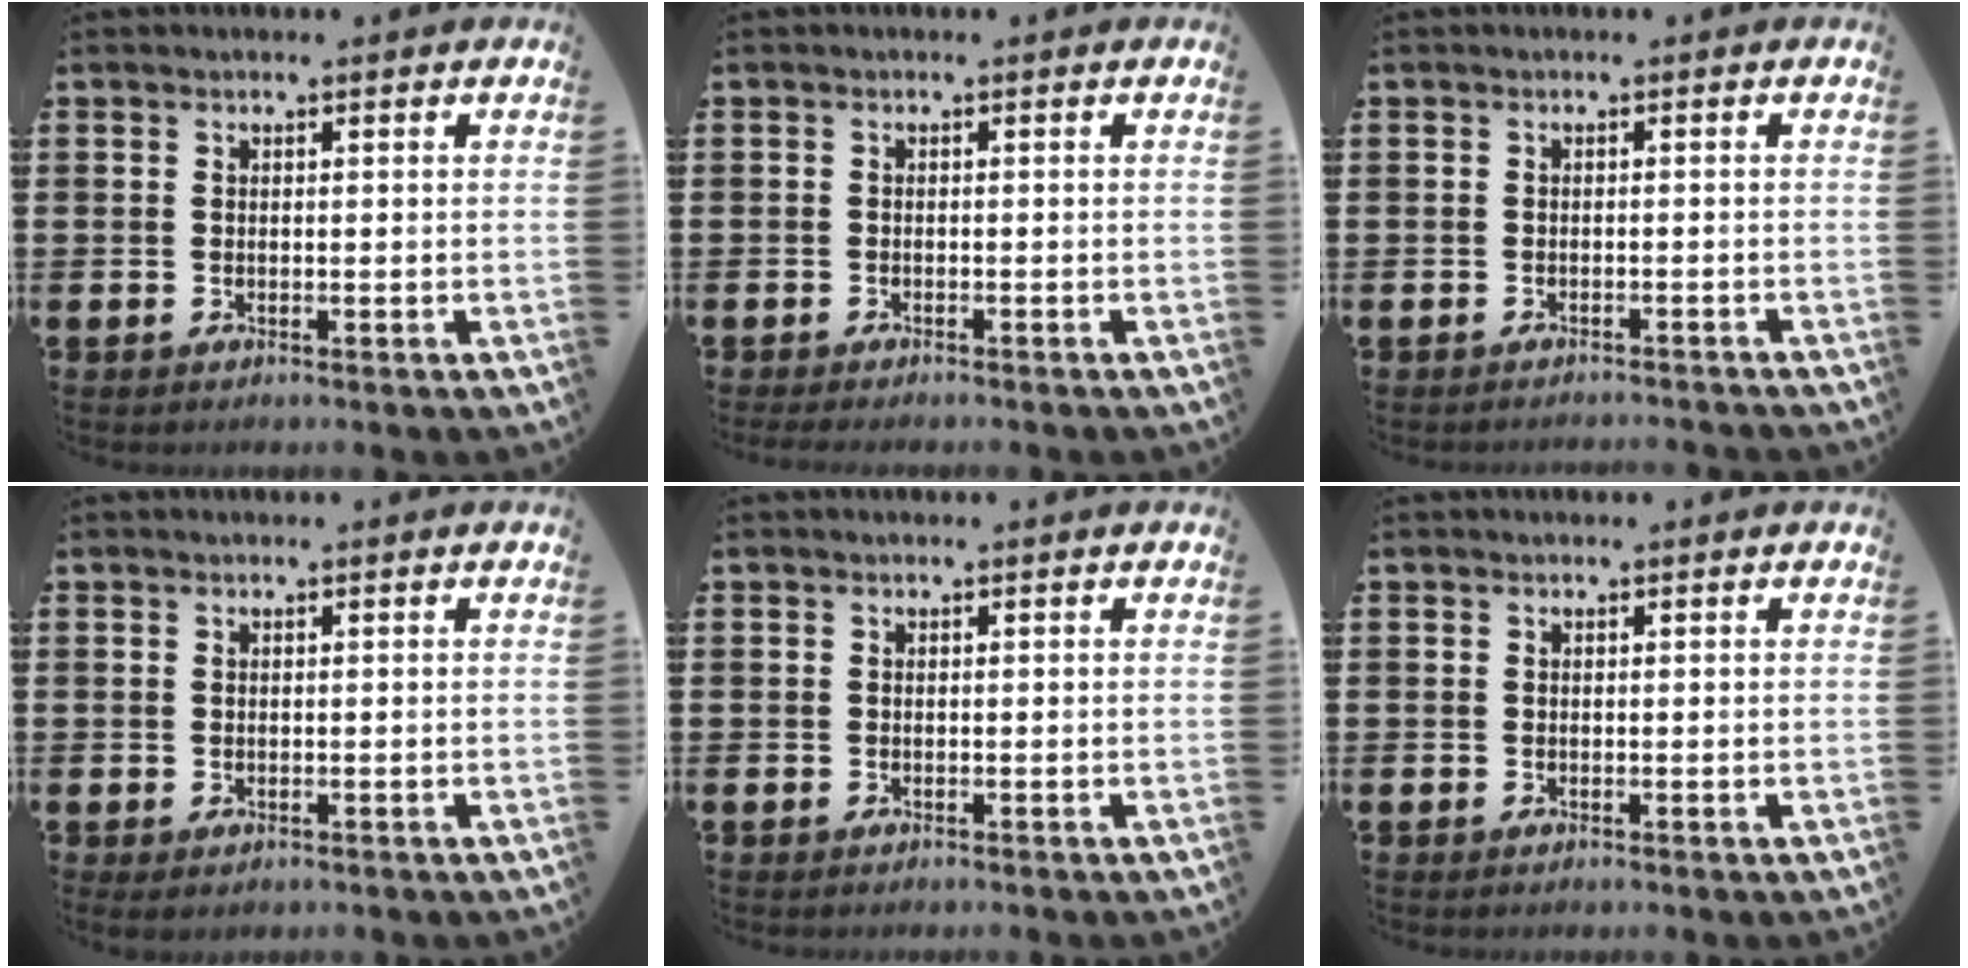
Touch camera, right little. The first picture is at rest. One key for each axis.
{"total": 0.6, "fx": -0.6, "fy": 0.0, "fz": 0.3, "tx": -0.005, "ty": -0.003, "tz": -0.011}
{"total": 0.8, "fx": -0.8, "fy": -0.1, "fz": 0.0, "tx": 0.000, "ty": 0.000, "tz": -0.017}
{"total": 0.0}
{"total": 0.0}
{"total": 0.0}